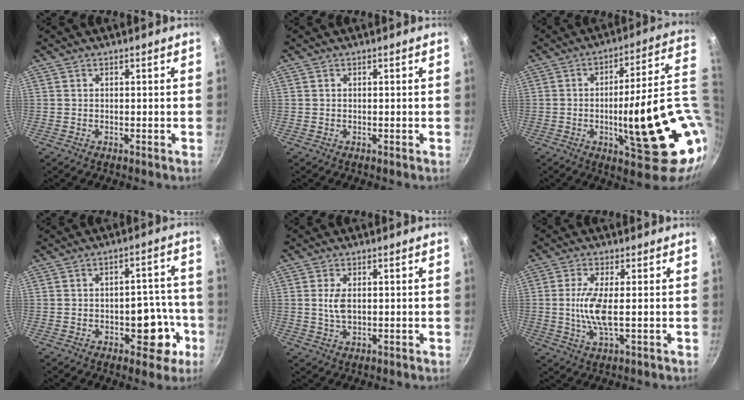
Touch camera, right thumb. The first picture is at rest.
{"total": 0.0}
{"total": 24.9, "force": [-2.2, 7.2, 23.7], "torque": [-0.298, -0.006, -0.019]}
{"total": 9.9, "force": [-3.7, 5.7, 7.1], "torque": [-0.040, 0.035, -0.044]}
{"total": 3.8, "force": [0.5, 2.2, 3.1], "torque": [-0.057, -0.003, 0.010]}
{"total": 7.1, "force": [-0.1, 1.9, 6.8], "torque": [-0.150, -0.005, -0.003]}